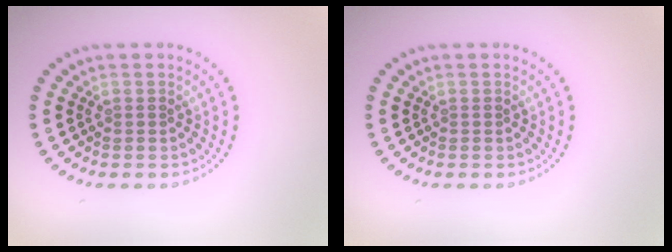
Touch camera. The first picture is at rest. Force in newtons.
{"total": 0.0}